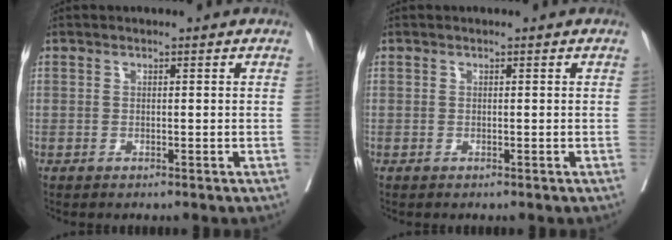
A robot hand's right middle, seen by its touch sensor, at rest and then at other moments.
{"total": 0.0}